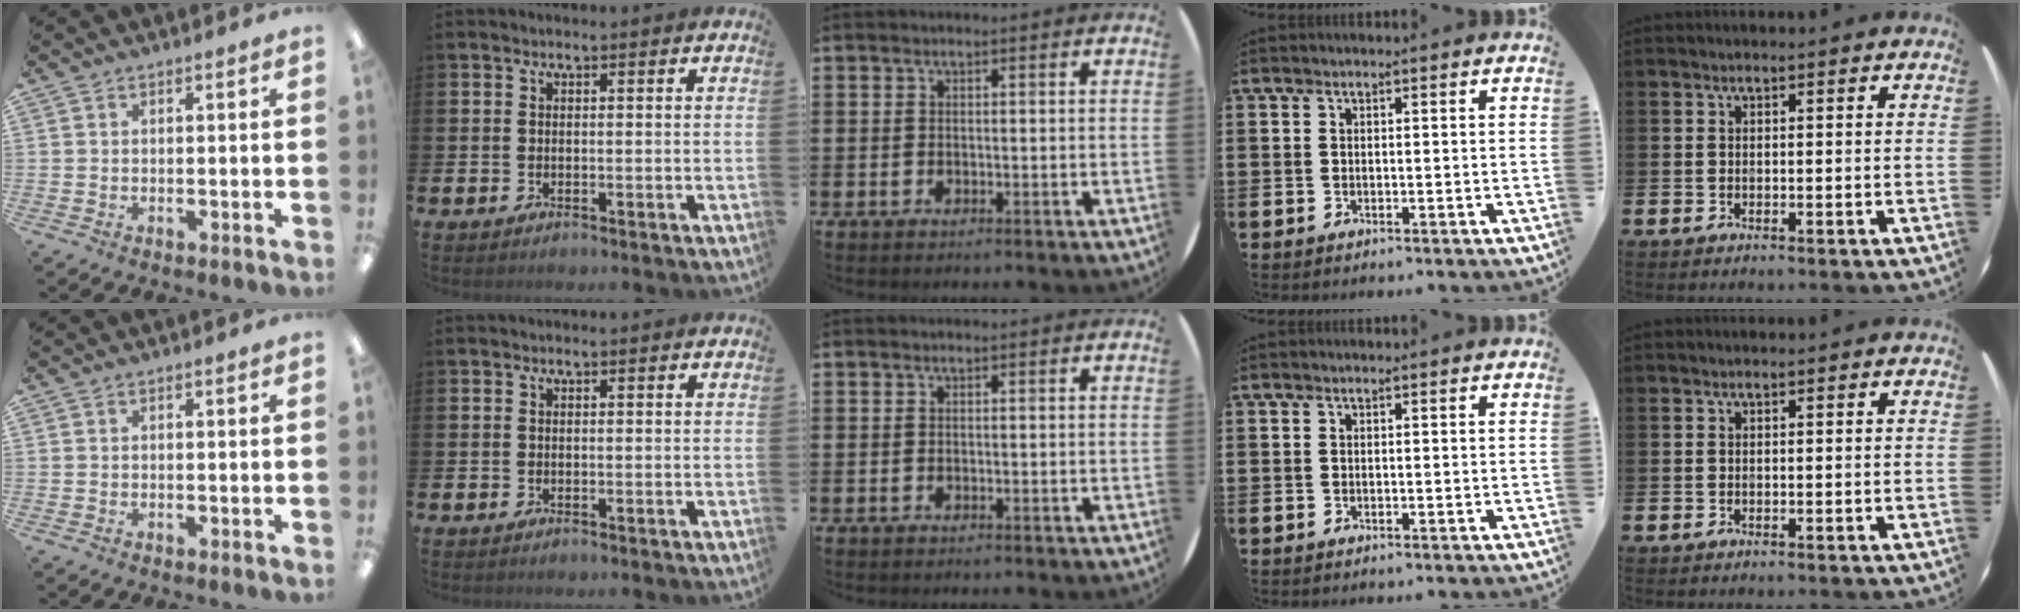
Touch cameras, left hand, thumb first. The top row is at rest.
{}